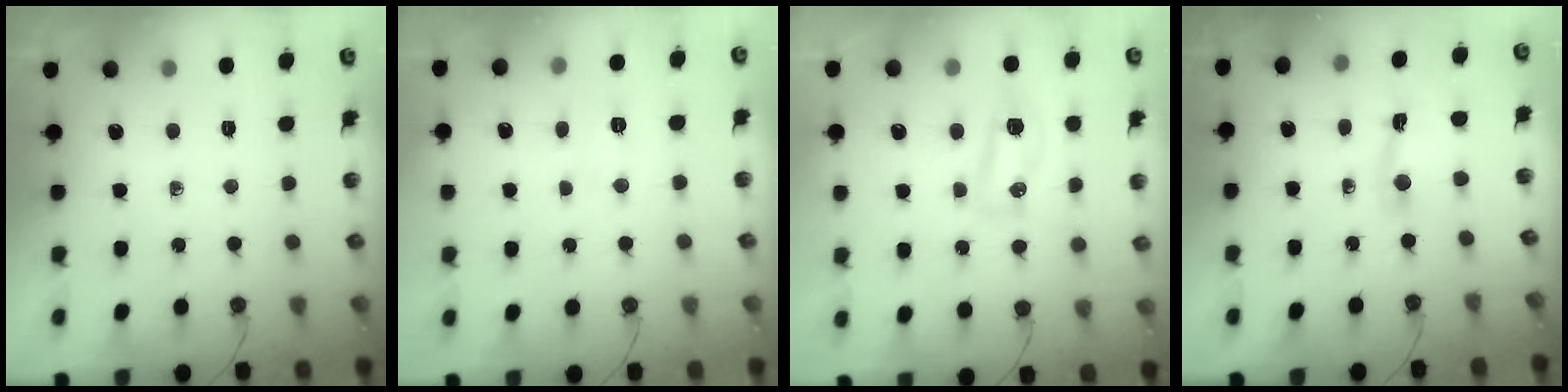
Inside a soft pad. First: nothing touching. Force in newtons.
{"total": 3.6, "press": 3.5, "slide": 0.8}
{"total": 12.0, "press": 8.6, "slide": 8.3}
{"total": 2.4, "press": 2.4, "slide": 0.3}